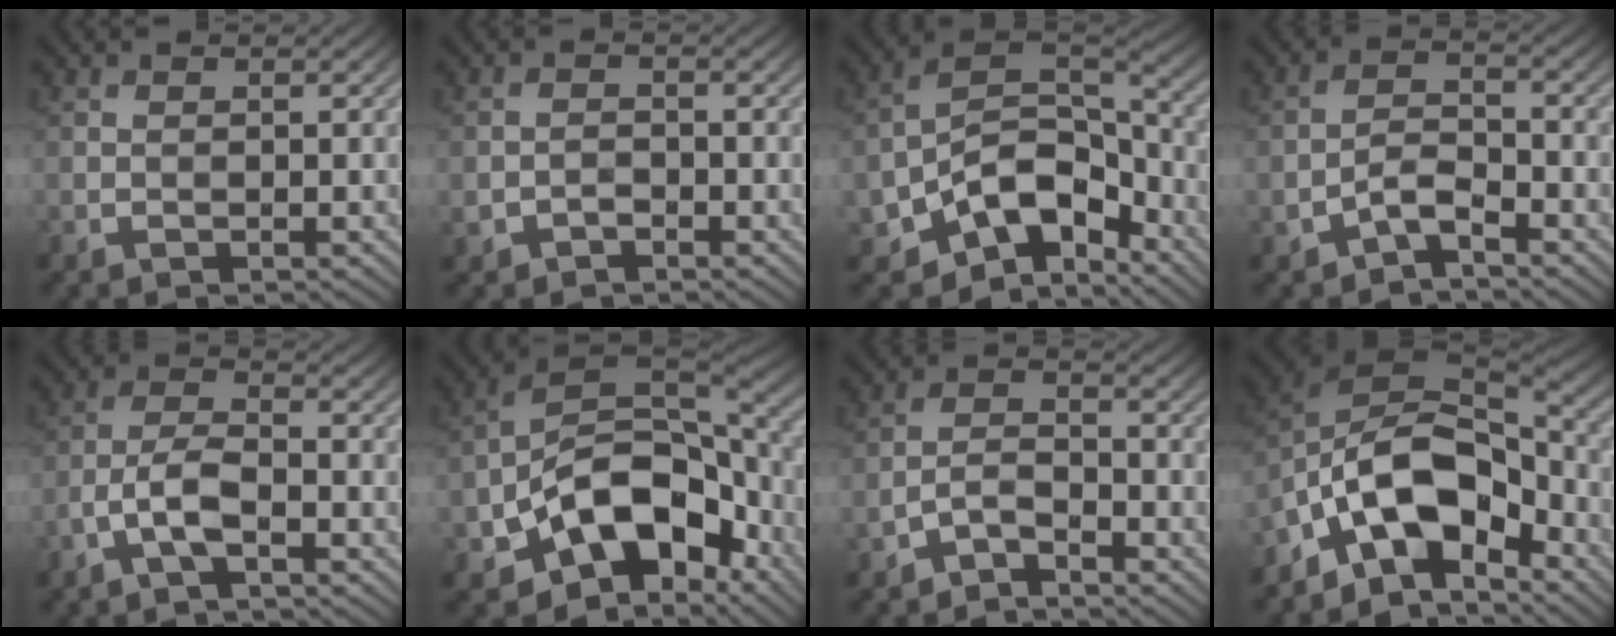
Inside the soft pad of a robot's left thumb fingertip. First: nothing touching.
{"total": 1.8, "force": [-1.2, 1.1, 0.8], "torque": [-0.014, 0.002, -0.025]}
{"total": 11.7, "force": [-6.3, 6.9, 7.1], "torque": [-0.127, -0.014, -0.124]}
{"total": 3.6, "force": [-2.4, 1.4, 2.3], "torque": [-0.045, 0.009, -0.055]}
{"total": 4.5, "force": [-2.3, 1.4, 3.6], "torque": [-0.078, 0.008, -0.055]}
{"total": 15.2, "force": [-5.8, 9.0, 10.8], "torque": [-0.197, -0.022, -0.111]}
{"total": 2.9, "force": [-2.4, 0.8, 1.3], "torque": [-0.026, 0.008, -0.056]}
{"total": 13.7, "force": [-7.2, 7.0, 9.4], "torque": [-0.174, -0.003, -0.149]}